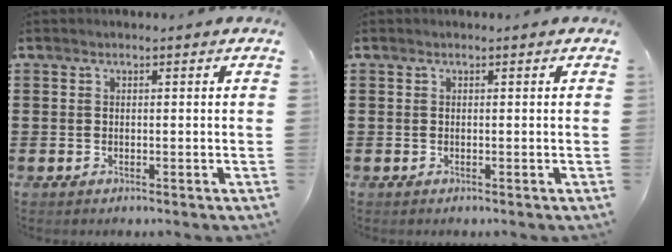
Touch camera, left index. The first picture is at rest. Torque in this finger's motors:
{"motor_torque": [0.01, 0.00, 0.00, 0.01]}